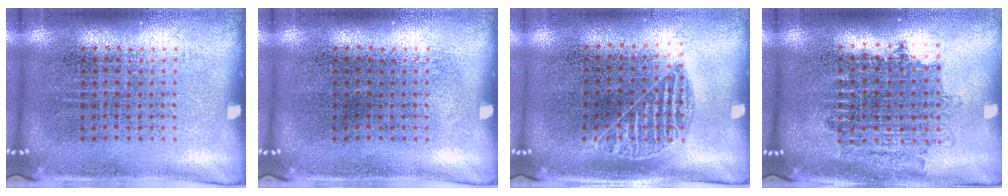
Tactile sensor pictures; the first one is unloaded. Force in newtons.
{"total": 0.0}
{"total": 1.0, "press": 0.8, "slide": 0.5}
{"total": 1.8, "press": 1.5, "slide": 1.0}